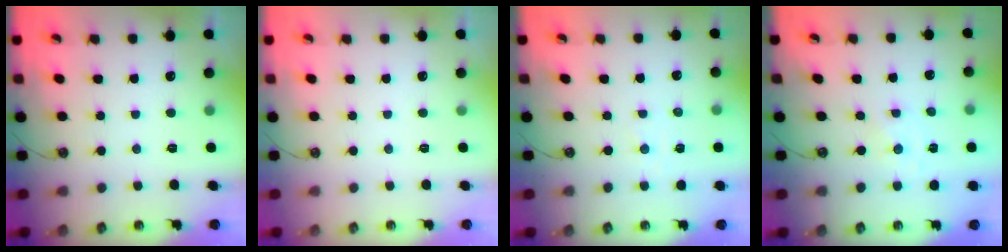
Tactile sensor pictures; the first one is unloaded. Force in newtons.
{"total": 0.0}
{"total": 1.9, "press": 1.9, "slide": 0.3}
{"total": 0.0}